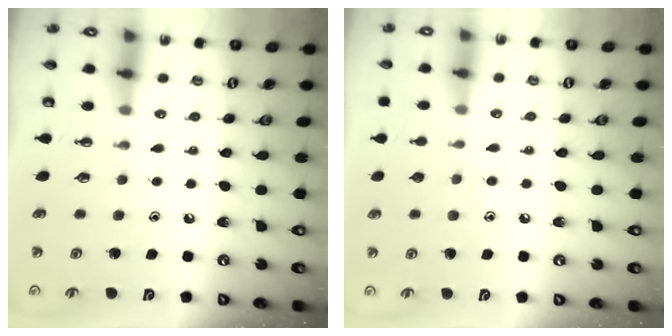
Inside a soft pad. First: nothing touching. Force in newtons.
{"total": 6.7, "press": 6.7, "slide": 0.8}